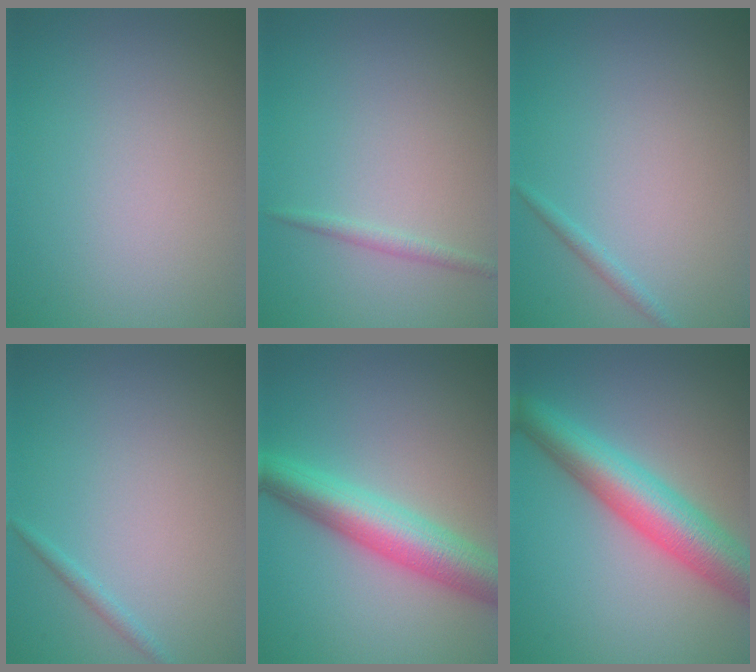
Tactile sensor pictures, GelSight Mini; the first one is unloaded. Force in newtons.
{"total": 0.9, "press": 0.9, "slide": 0.1}
{"total": 0.8, "press": 0.8, "slide": 0.0}
{"total": 0.8, "press": 0.8, "slide": 0.0}
{"total": 6.4, "press": 6.4, "slide": 0.2}
{"total": 7.0, "press": 7.0, "slide": 0.3}